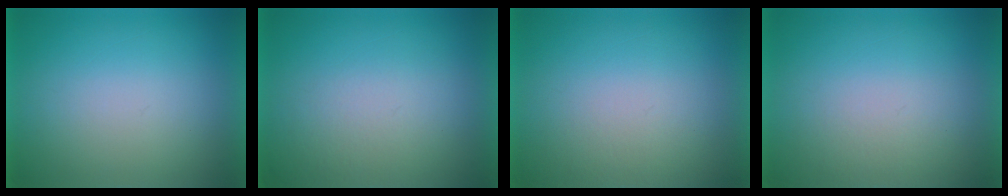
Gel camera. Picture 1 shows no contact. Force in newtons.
{"total": 2.2}
{"total": 2.0}
{"total": 2.0}